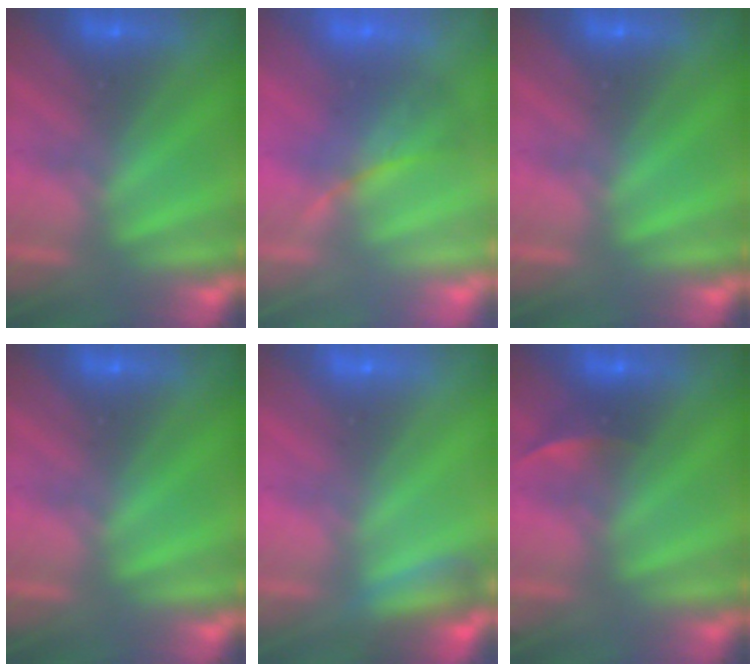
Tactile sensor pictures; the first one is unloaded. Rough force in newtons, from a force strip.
{"total": 2.3}
{"total": 0.0}
{"total": 0.0}
{"total": 2.9}
{"total": 2.2}